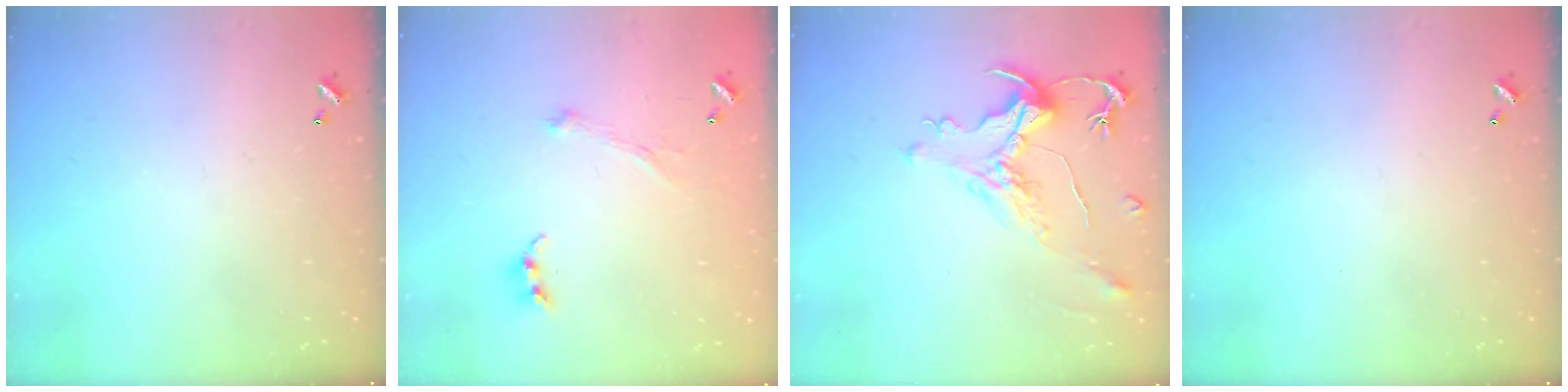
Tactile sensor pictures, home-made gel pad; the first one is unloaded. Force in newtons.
{"total": 2.3, "press": 2.2, "slide": 0.5}
{"total": 1.2, "press": 0.7, "slide": 1.0}
{"total": 0.0}